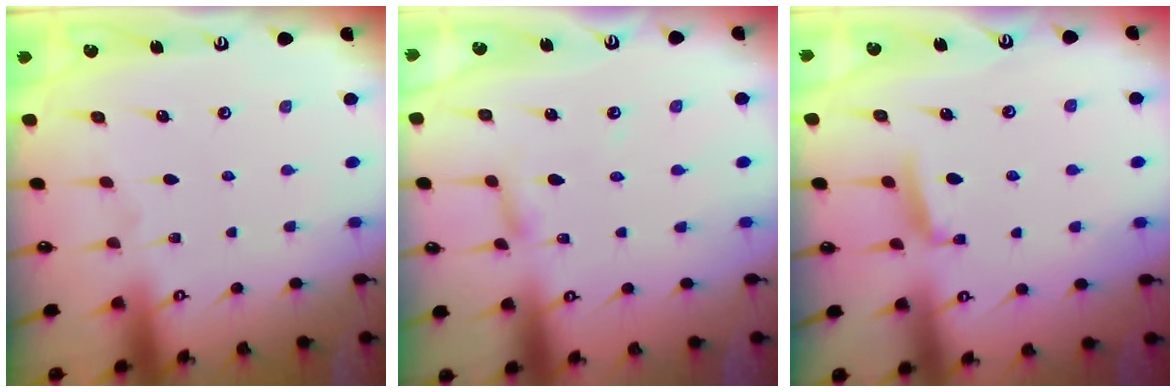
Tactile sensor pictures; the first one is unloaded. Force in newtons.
{"total": 3.0, "press": 3.0, "slide": 0.2}
{"total": 5.7, "press": 5.6, "slide": 0.6}